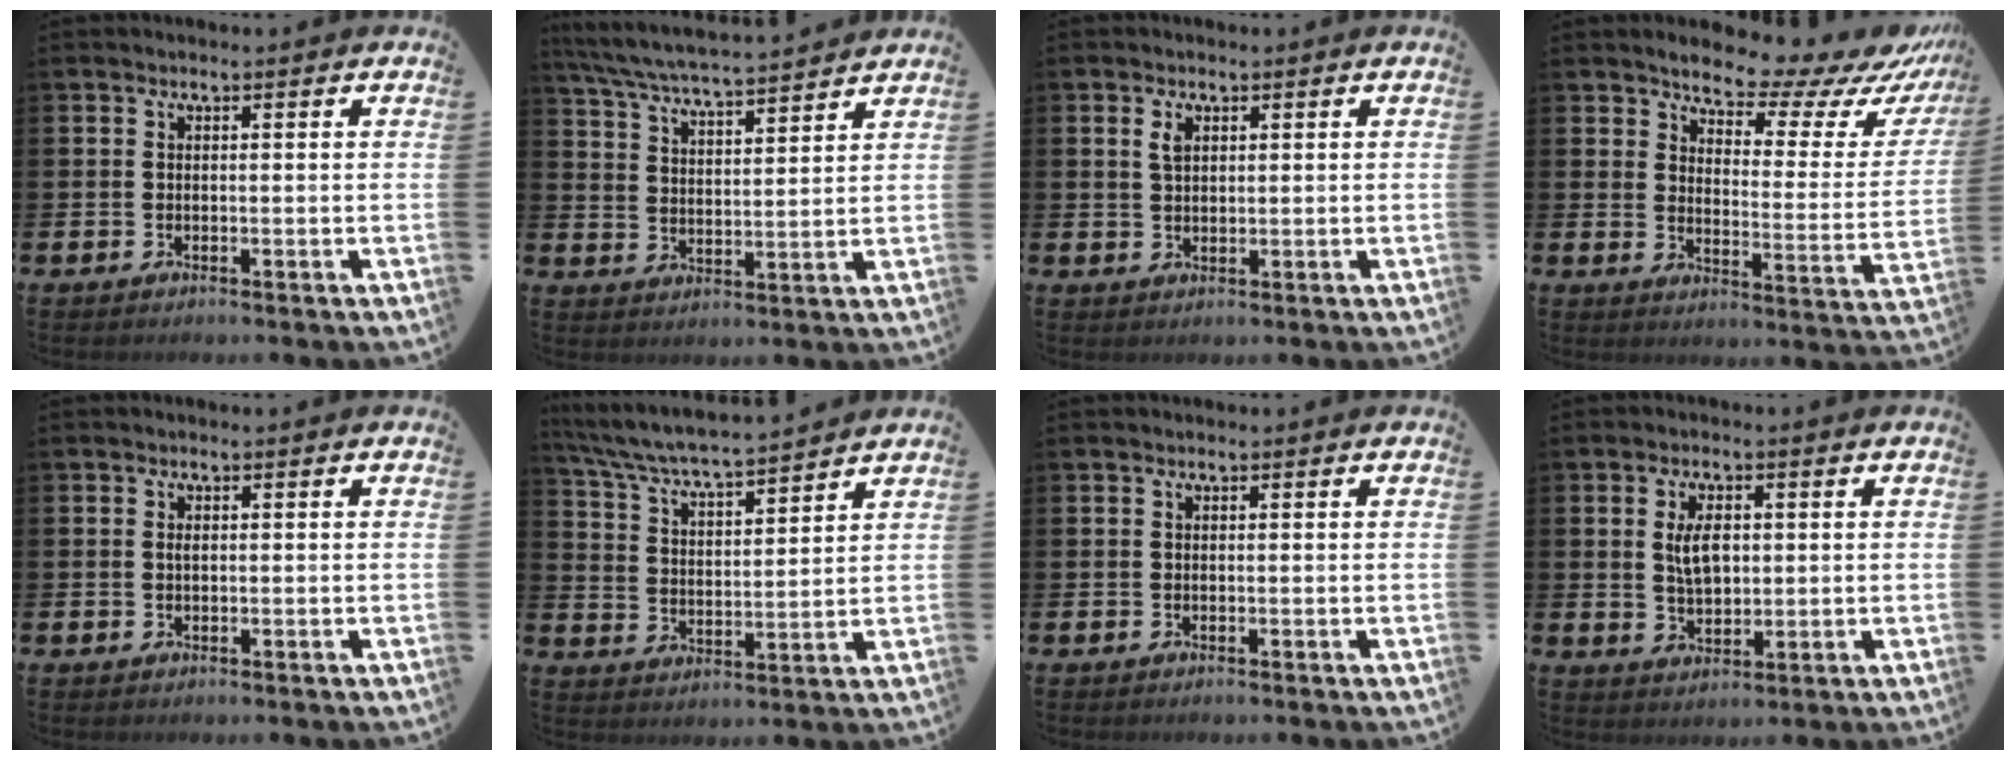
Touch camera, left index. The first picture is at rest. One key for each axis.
{"total": 6.3, "fx": 6.1, "fy": 0.3, "fz": 1.6, "tx": -0.056, "ty": -0.042, "tz": 0.105}
{"total": 1.9, "fx": 1.2, "fy": 1.1, "fz": 0.9, "tx": -0.003, "ty": -0.004, "tz": 0.019}
{"total": 7.3, "fx": 6.8, "fy": 1.6, "fz": 2.3, "tx": -0.051, "ty": -0.060, "tz": 0.111}
{"total": 0.6, "fx": 0.1, "fy": 0.4, "fz": 0.4, "tx": 0.000, "ty": -0.001, "tz": 0.001}
{"total": 6.6, "fx": 6.4, "fy": 0.1, "fz": 1.6, "tx": -0.059, "ty": -0.047, "tz": 0.109}
{"total": 0.0}
{"total": 4.5, "fx": 1.1, "fy": 2.5, "fz": 3.5, "tx": -0.057, "ty": 0.001, "tz": 0.014}